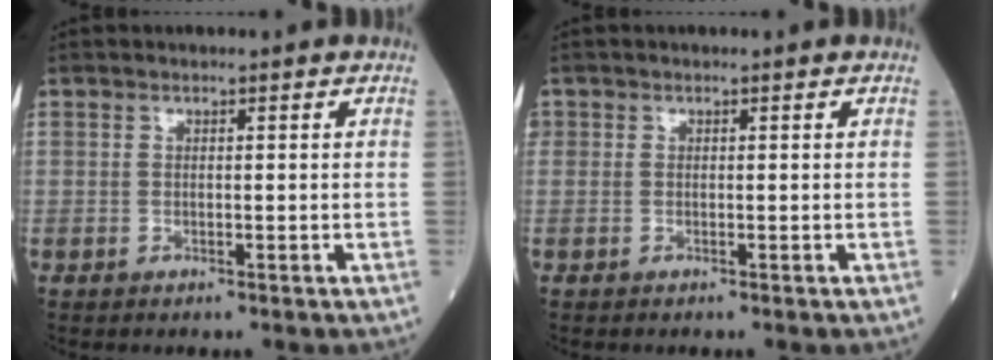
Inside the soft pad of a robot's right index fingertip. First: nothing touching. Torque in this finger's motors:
{"motor_torque": [-0.03, 0.02, -0.03, 0.01]}